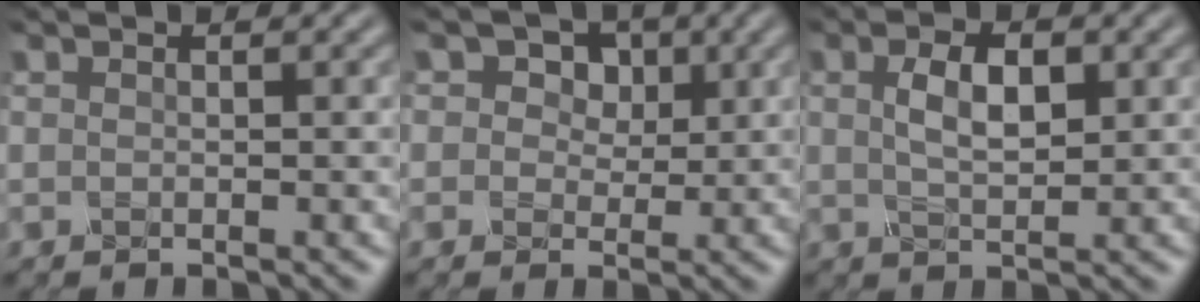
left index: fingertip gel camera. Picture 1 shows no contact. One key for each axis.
{"total": 5.8, "fx": 2.5, "fy": 4.4, "fz": 2.8, "tx": -0.055, "ty": 0.005, "tz": 0.028}
{"total": 3.3, "fx": 0.4, "fy": 1.7, "fz": 2.9, "tx": -0.060, "ty": 0.003, "tz": 0.009}